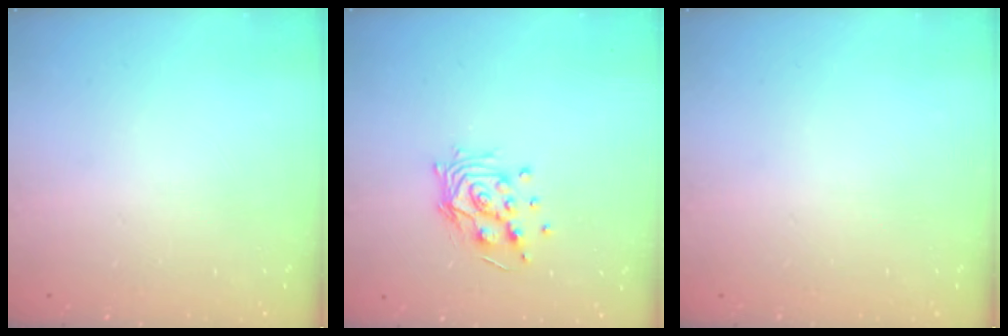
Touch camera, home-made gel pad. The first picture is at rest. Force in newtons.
{"total": 11.5, "press": 11.4, "slide": 1.0}
{"total": 0.0}